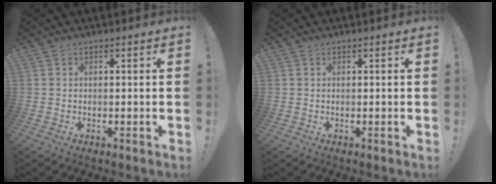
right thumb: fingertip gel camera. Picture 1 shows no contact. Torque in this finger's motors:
{"motor_torque": [0.02, -0.21, 0.10, -0.02, 0.00]}